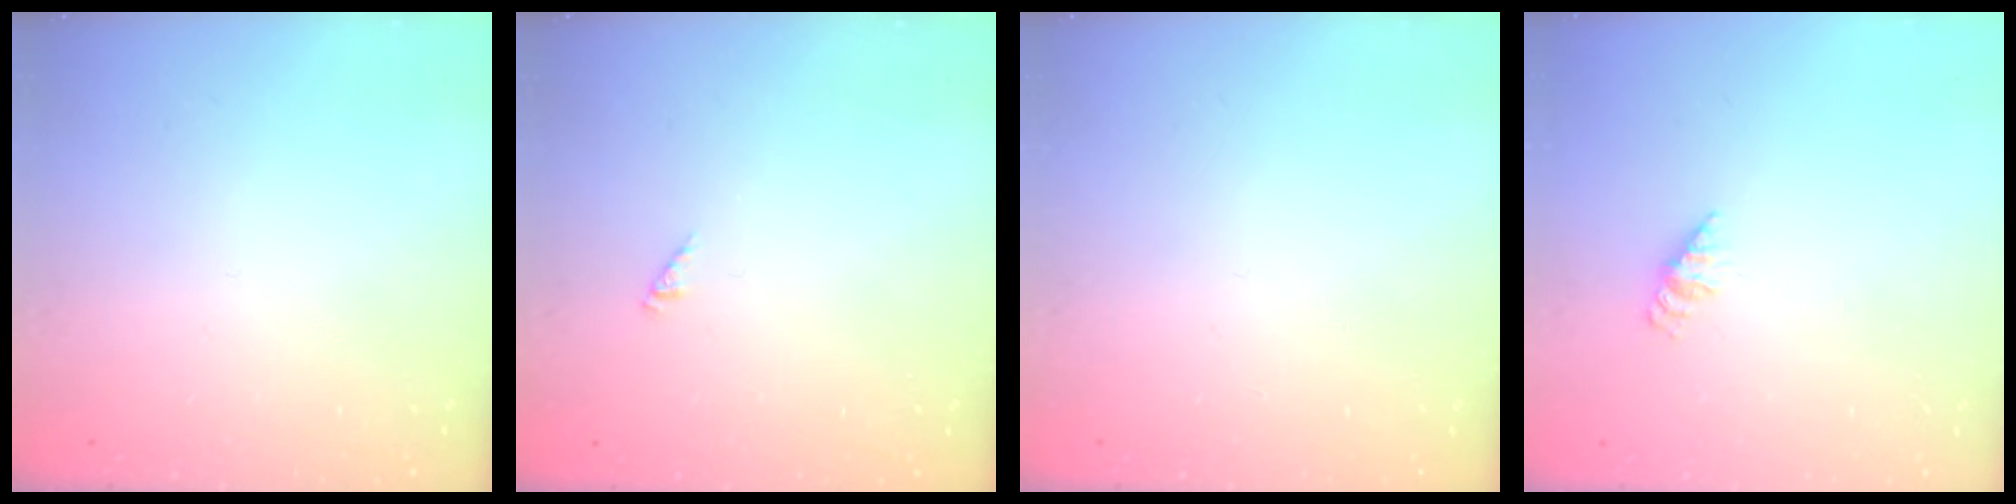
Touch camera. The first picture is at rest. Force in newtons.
{"total": 0.0}
{"total": 0.0}
{"total": 1.6, "press": 1.6, "slide": 0.2}